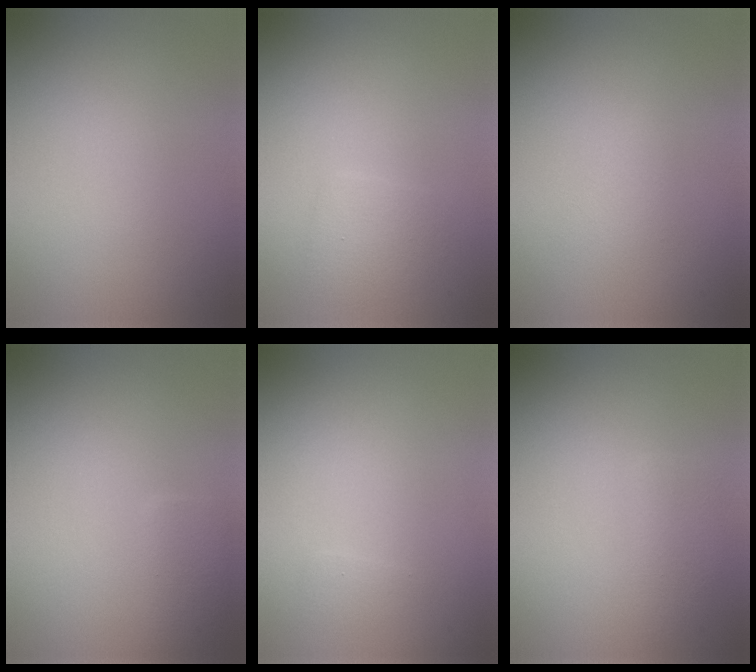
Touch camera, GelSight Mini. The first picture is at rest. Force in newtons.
{"total": 1.6, "press": 1.6, "slide": 0.1}
{"total": 0.9, "press": 0.9, "slide": 0.1}
{"total": 1.7, "press": 1.7, "slide": 0.3}
{"total": 0.5, "press": 0.5, "slide": 0.0}
{"total": 1.9, "press": 1.9, "slide": 0.1}